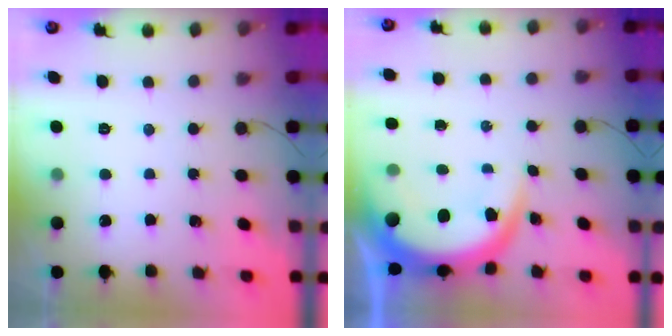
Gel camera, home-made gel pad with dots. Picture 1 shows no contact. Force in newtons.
{"total": 9.5, "press": 9.5, "slide": 0.8}